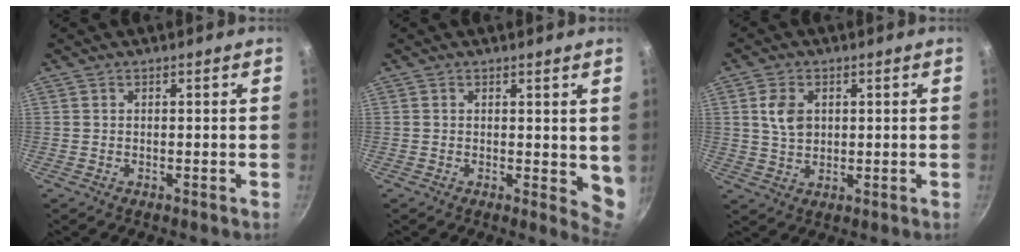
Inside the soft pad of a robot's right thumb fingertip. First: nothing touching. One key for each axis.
{"total": 4.9, "fx": 1.0, "fy": 2.5, "fz": 4.1, "tx": -0.040, "ty": -0.011, "tz": 0.013}
{"total": 5.7, "fx": 1.3, "fy": 4.1, "fz": 3.7, "tx": -0.059, "ty": -0.006, "tz": 0.026}